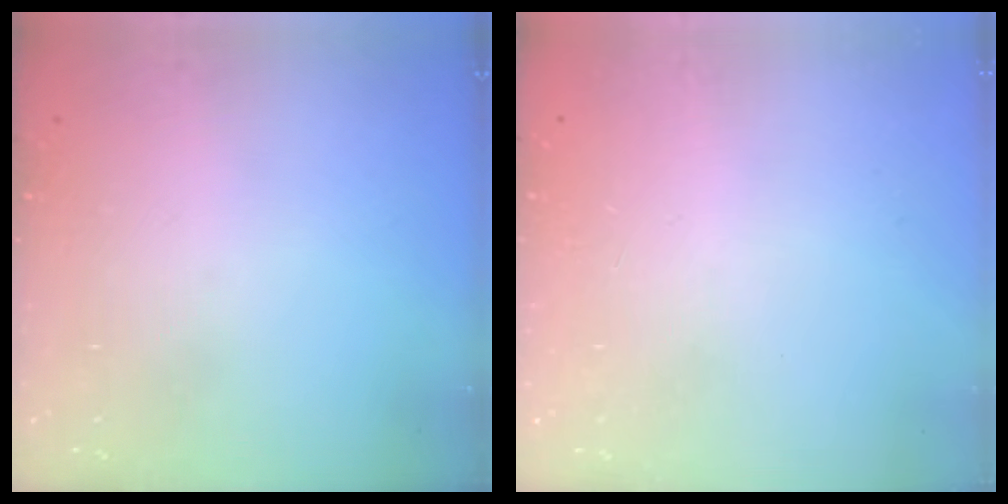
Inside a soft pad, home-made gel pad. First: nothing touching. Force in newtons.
{"total": 2.6, "press": 2.6, "slide": 0.2}